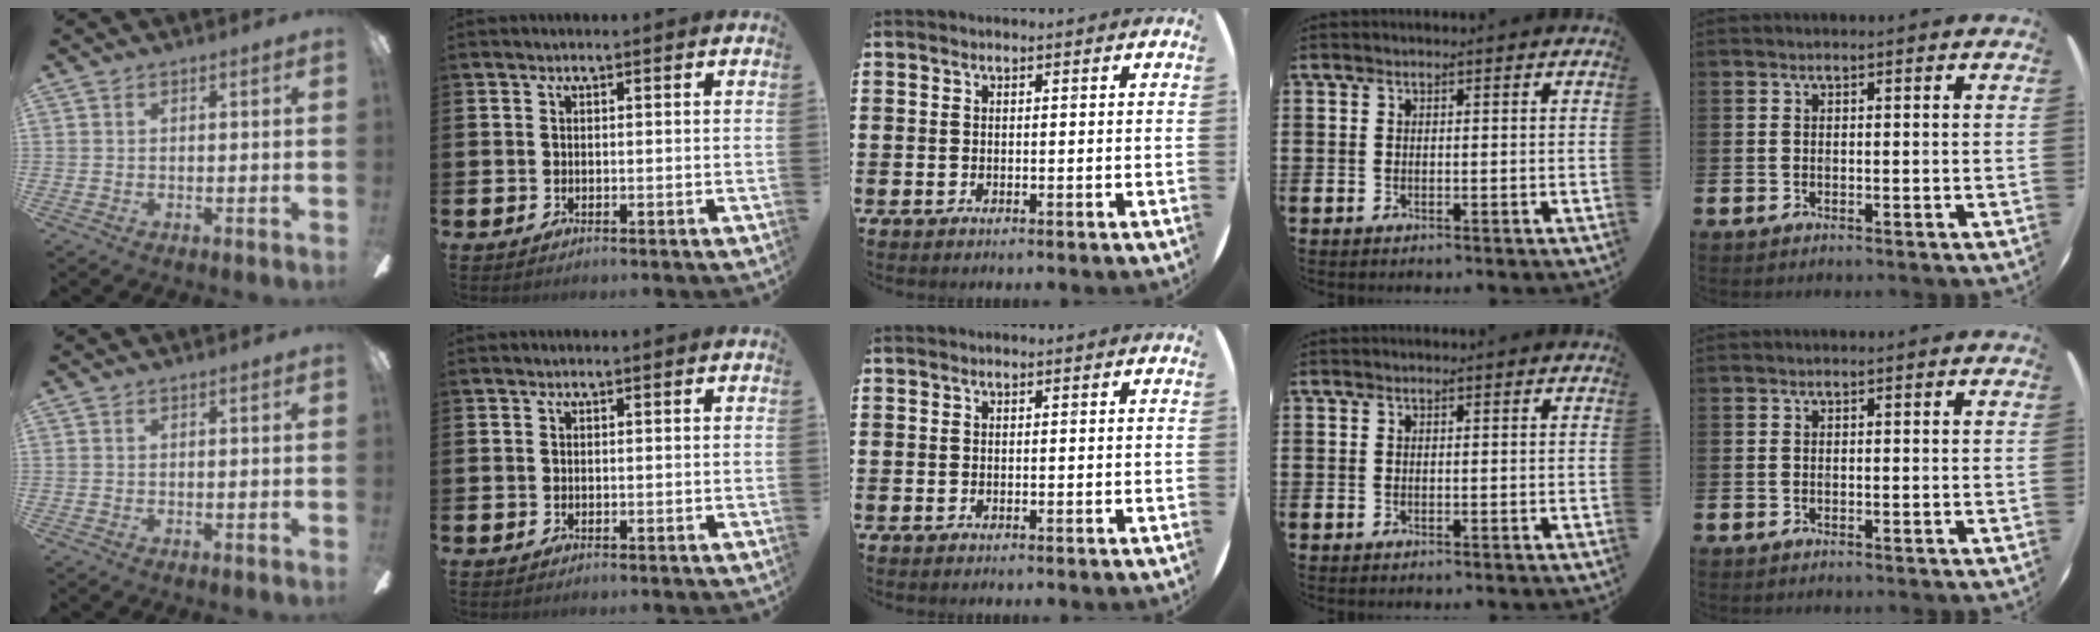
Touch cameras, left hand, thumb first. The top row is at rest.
{}